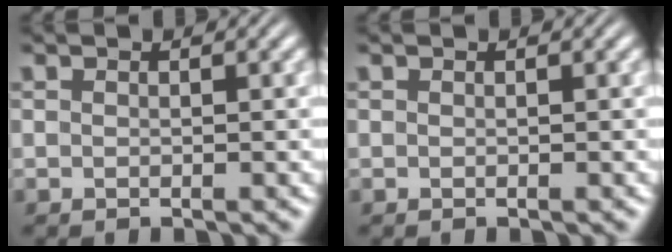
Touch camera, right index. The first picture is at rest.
{"total": 0.0}